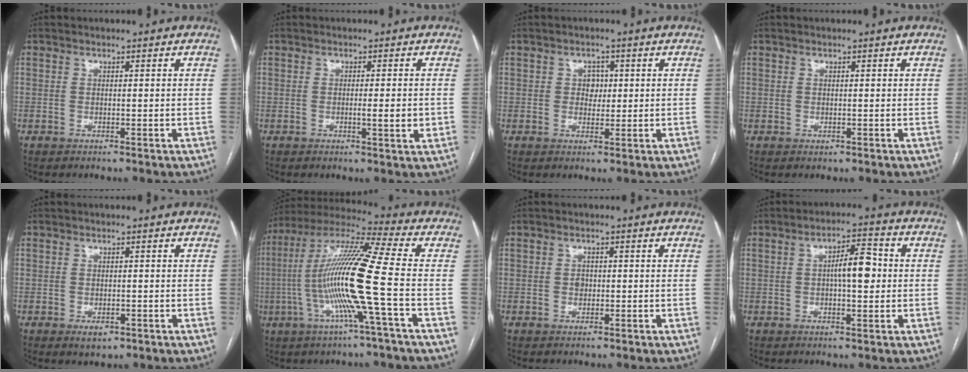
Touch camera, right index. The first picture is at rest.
{"total": 3.3, "force": [-0.5, 0.2, 3.3], "torque": [-0.049, -0.005, -0.007]}
{"total": 2.3, "force": [0.4, 1.8, 1.4], "torque": [-0.013, 0.004, 0.007]}
{"total": 0.0}
{"total": 2.1, "force": [-1.0, 1.3, 1.3], "torque": [-0.011, 0.000, -0.006]}
{"total": 16.8, "force": [-3.3, -1.1, 16.4], "torque": [-0.322, -0.001, -0.078]}
{"total": 1.4, "force": [-0.1, 1.1, 0.8], "torque": [-0.013, 0.002, 0.000]}
{"total": 6.4, "force": [0.3, 1.8, 6.1], "torque": [-0.100, 0.016, 0.004]}